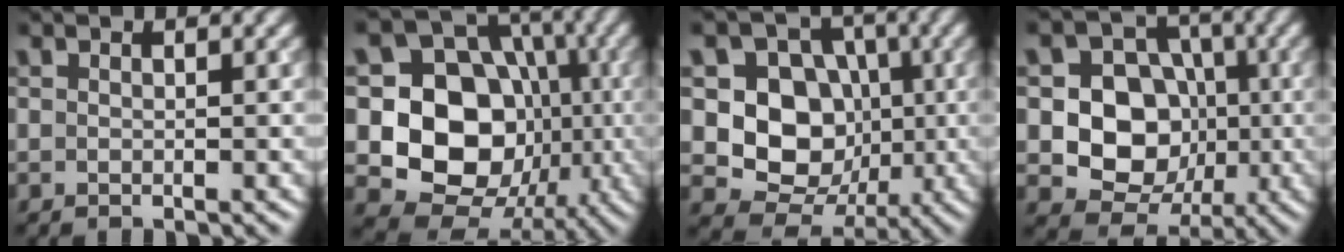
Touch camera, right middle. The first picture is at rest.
{"total": 12.6, "force": [-1.6, 10.5, 6.8], "torque": [-0.112, -0.010, -0.045]}
{"total": 8.6, "force": [-0.3, 7.3, 4.5], "torque": [-0.059, -0.004, -0.025]}
{"total": 8.6, "force": [-0.8, 7.4, 4.3], "torque": [-0.050, -0.002, -0.032]}